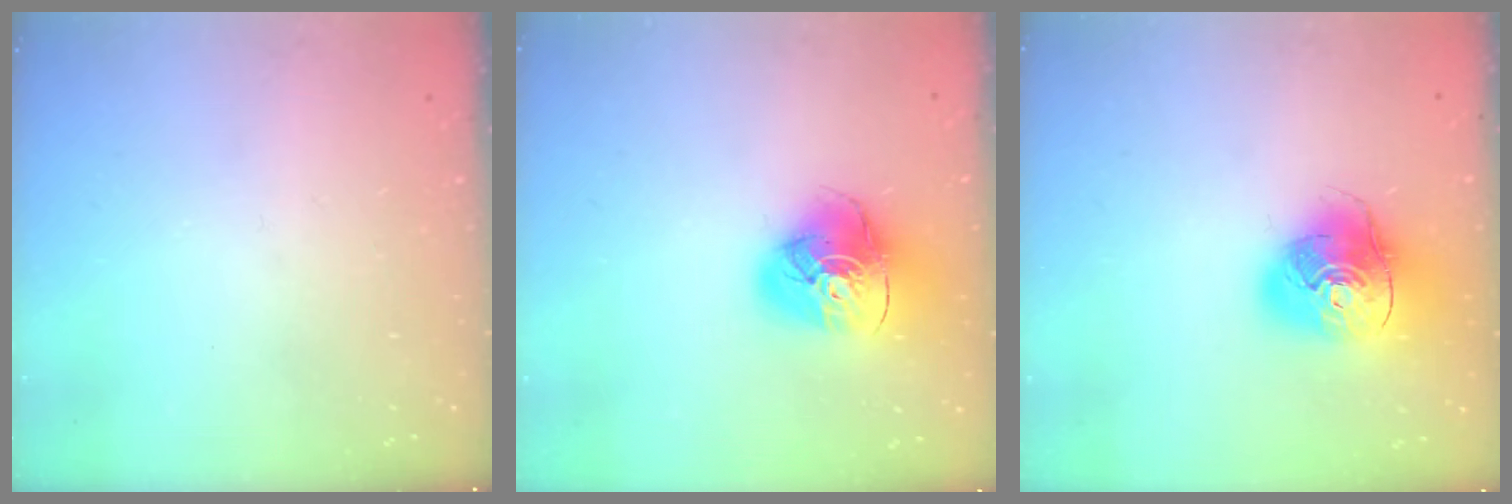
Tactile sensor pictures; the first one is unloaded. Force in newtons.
{"total": 13.8, "press": 13.7, "slide": 1.4}
{"total": 13.7, "press": 13.6, "slide": 1.7}